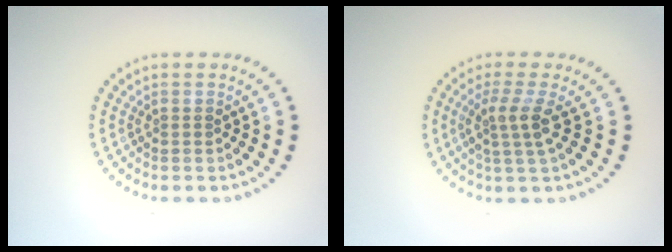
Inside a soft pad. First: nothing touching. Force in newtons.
{"total": 2.7, "press": 2.0, "slide": 1.8}